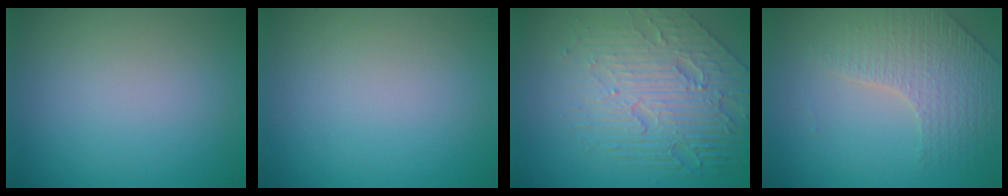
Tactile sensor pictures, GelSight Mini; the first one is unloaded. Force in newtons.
{"total": 0.0}
{"total": 7.9, "press": 5.4, "slide": 5.8}
{"total": 4.1, "press": 3.1, "slide": 2.7}